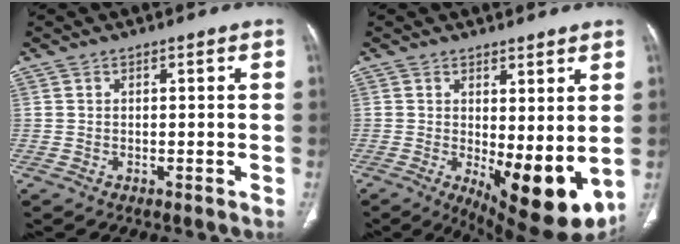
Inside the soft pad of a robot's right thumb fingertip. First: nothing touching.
{"total": 13.0, "force": [-0.9, 5.1, 11.9], "torque": [-0.158, -0.032, 0.005]}